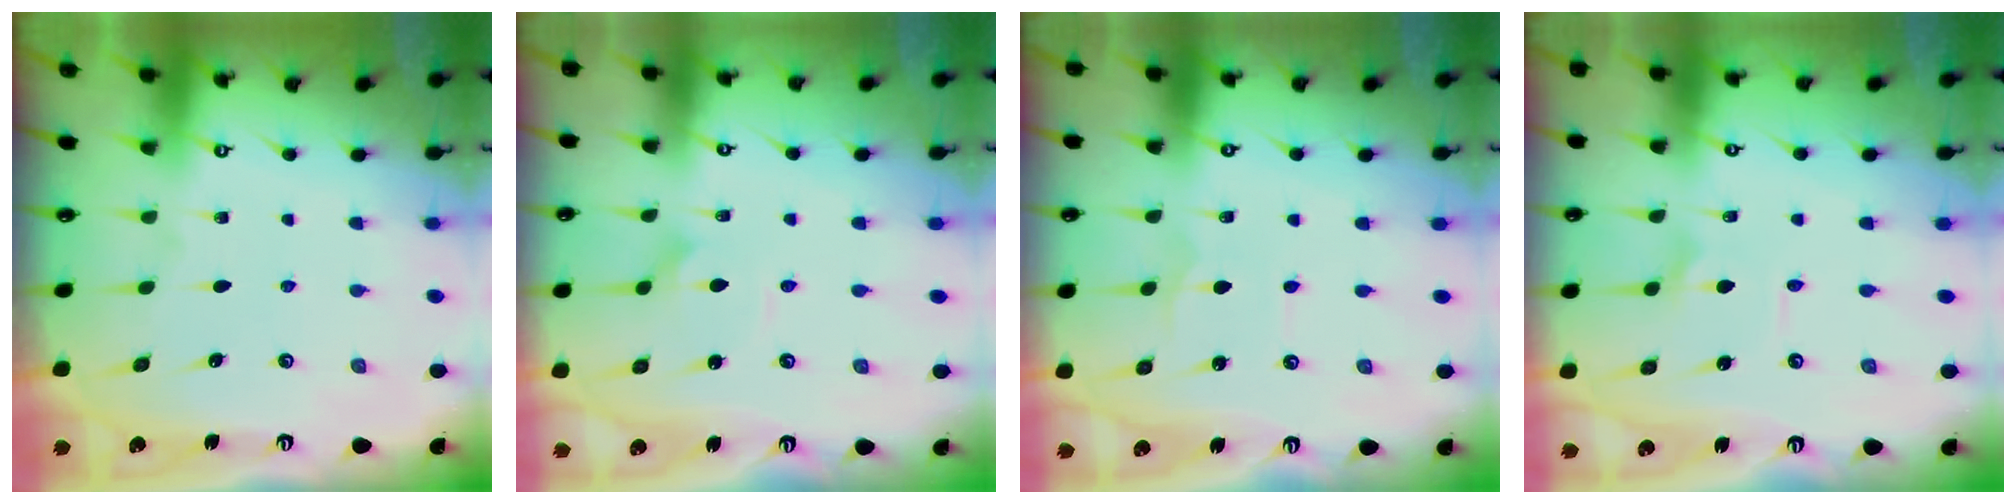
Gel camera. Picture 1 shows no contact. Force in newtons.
{"total": 1.8, "press": 1.8, "slide": 0.1}
{"total": 1.1, "press": 1.1, "slide": 0.2}
{"total": 2.2, "press": 2.2, "slide": 0.2}